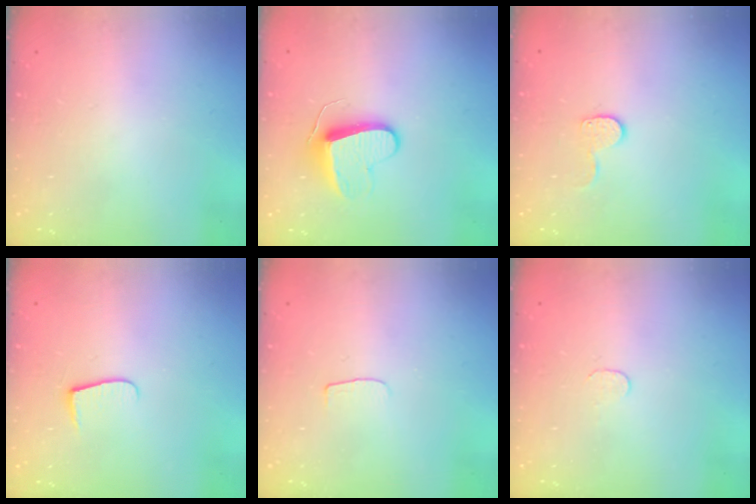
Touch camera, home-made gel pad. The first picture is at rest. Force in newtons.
{"total": 9.2, "press": 9.2, "slide": 0.5}
{"total": 6.8, "press": 6.7, "slide": 0.6}
{"total": 4.8, "press": 4.8, "slide": 0.6}
{"total": 3.0, "press": 3.0, "slide": 0.3}
{"total": 3.1, "press": 3.1, "slide": 0.3}